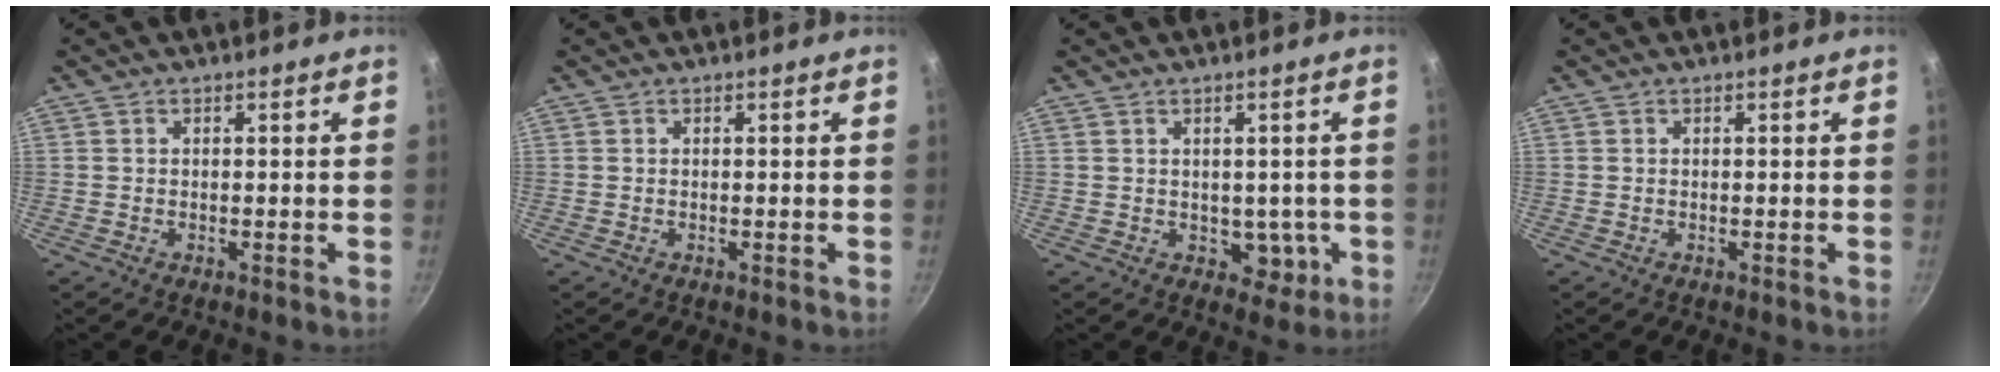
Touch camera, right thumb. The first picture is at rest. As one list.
[{"total": 0.0}, {"total": 4.4, "force": [-0.3, 3.4, 2.8], "torque": [-0.005, 0.006, 0.006]}, {"total": 0.0}]